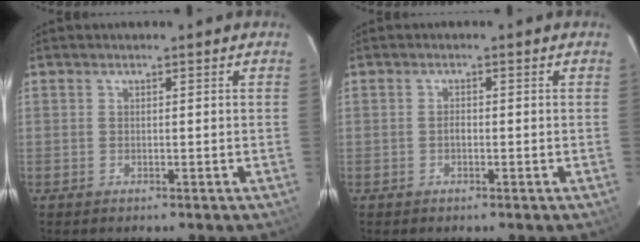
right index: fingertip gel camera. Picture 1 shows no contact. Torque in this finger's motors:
{"motor_torque": [0.36, -0.06, 0.14, 0.04]}